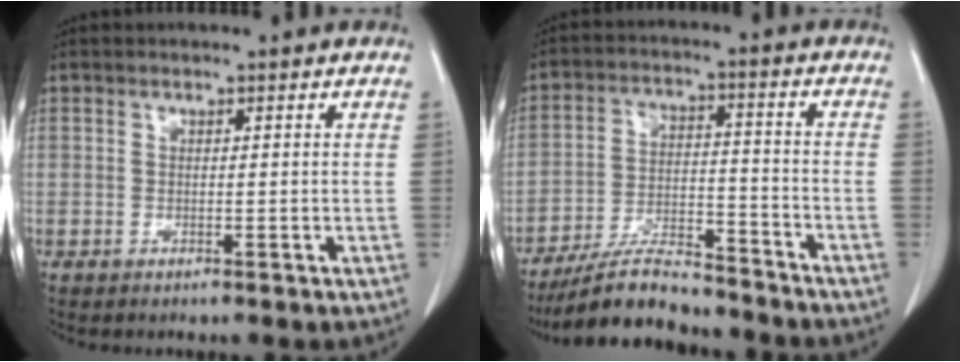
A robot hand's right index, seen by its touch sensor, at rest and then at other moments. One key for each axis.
{"total": 11.5, "fx": -10.5, "fy": 2.1, "fz": 4.3, "tx": -0.077, "ty": -0.001, "tz": -0.184}